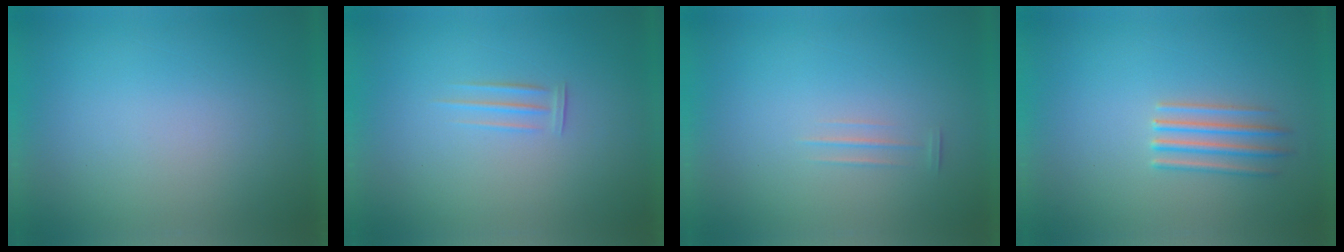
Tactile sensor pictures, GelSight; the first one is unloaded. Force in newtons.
{"total": 1.7}
{"total": 1.1}
{"total": 2.7}